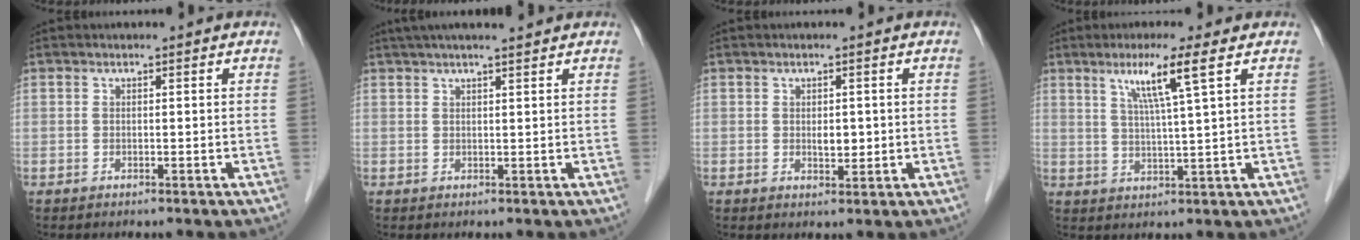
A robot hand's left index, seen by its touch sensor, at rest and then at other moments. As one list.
[{"total": 7.3, "force": [6.1, 0.3, 4.0], "torque": [-0.059, 0.026, 0.086]}, {"total": 2.0, "force": [-0.1, 1.1, 1.7], "torque": [-0.028, -0.005, 0.001]}, {"total": 6.7, "force": [3.2, -1.1, 5.7], "torque": [-0.110, -0.004, 0.061]}]